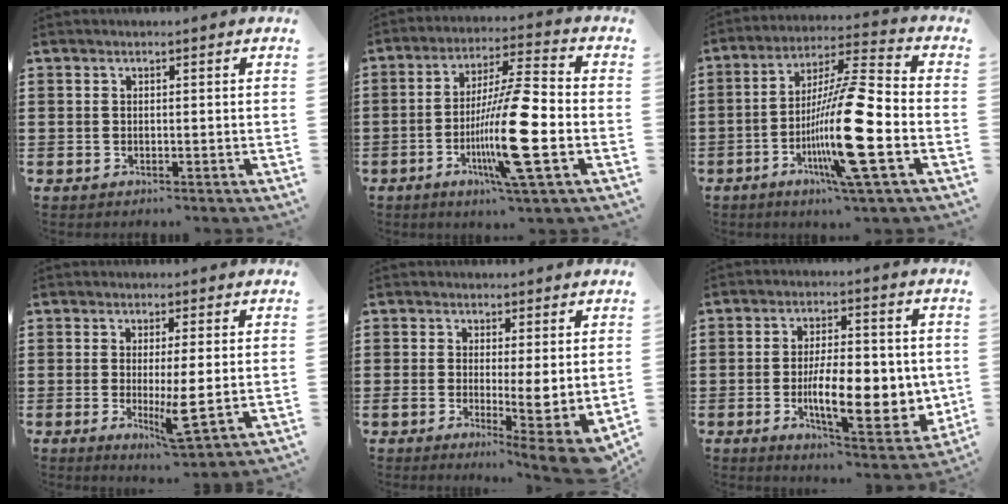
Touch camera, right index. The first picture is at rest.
{"total": 15.3, "force": [-4.0, 1.9, 14.7], "torque": [-0.287, -0.012, -0.074]}
{"total": 17.1, "force": [-5.1, 1.6, 16.2], "torque": [-0.317, -0.006, -0.088]}
{"total": 5.3, "force": [-0.6, 0.5, 5.2], "torque": [-0.091, -0.020, -0.012]}
{"total": 4.4, "force": [0.7, 1.1, 4.2], "torque": [-0.071, -0.027, 0.009]}
{"total": 11.8, "force": [-1.7, 4.5, 10.8], "torque": [-0.177, -0.011, -0.029]}